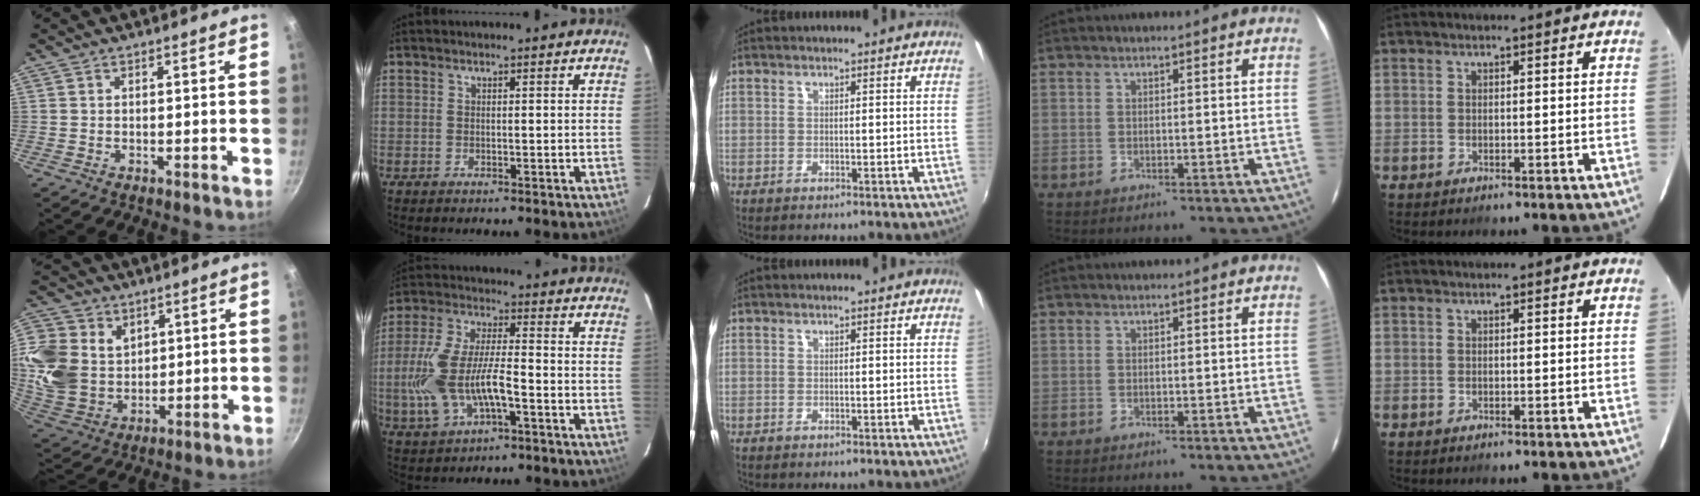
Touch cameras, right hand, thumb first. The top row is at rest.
{"thumb": {"total": 17.1, "force": [5.0, 13.9, 8.6], "torque": [-0.169, -0.018, 0.104]}, "index": {"total": 14.7, "force": [-4.2, 6.0, 12.7], "torque": [-0.276, -0.003, -0.073]}}